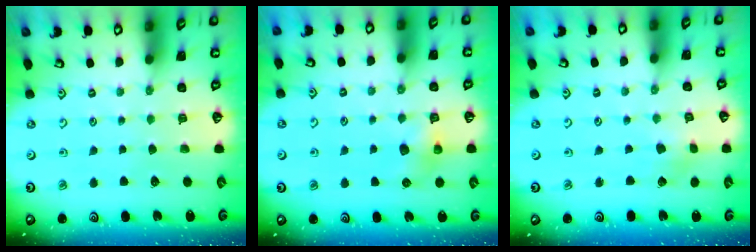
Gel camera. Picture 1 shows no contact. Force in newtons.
{"total": 6.3, "press": 6.3, "slide": 0.4}
{"total": 2.5, "press": 2.5, "slide": 0.3}